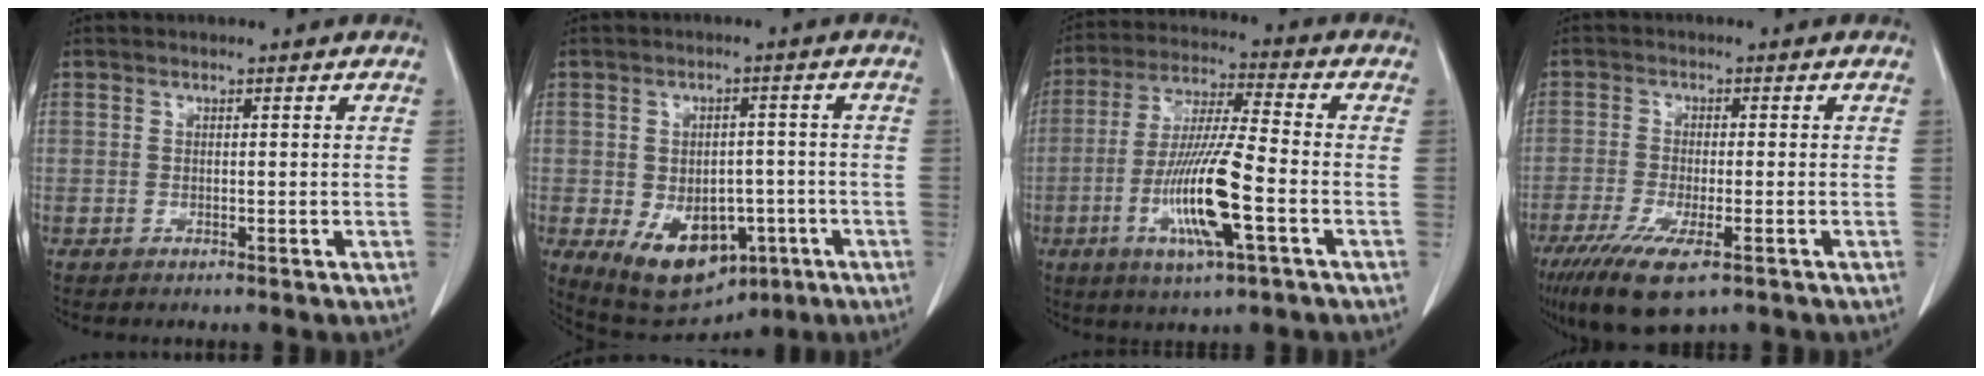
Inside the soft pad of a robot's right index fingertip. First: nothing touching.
{"total": 11.4, "force": [-4.7, 7.3, 7.5], "torque": [-0.112, 0.000, -0.057]}
{"total": 13.6, "force": [-4.2, 0.9, 12.9], "torque": [-0.256, -0.013, -0.079]}
{"total": 9.7, "force": [-5.8, 2.3, 7.4], "torque": [-0.133, -0.026, -0.096]}